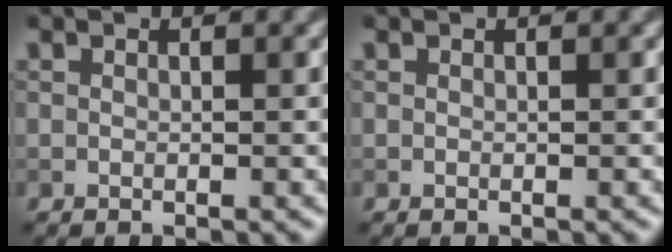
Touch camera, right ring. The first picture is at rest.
{"total": 0.0}